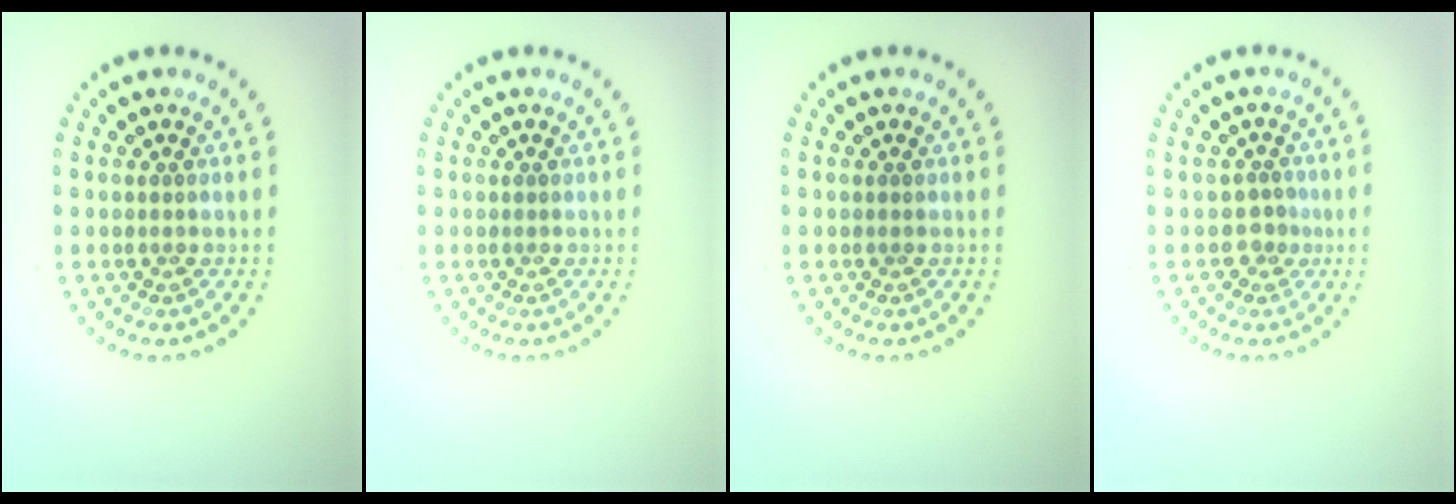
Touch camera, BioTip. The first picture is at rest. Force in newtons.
{"total": 0.0}
{"total": 0.0}
{"total": 1.8, "press": 1.2, "slide": 1.3}